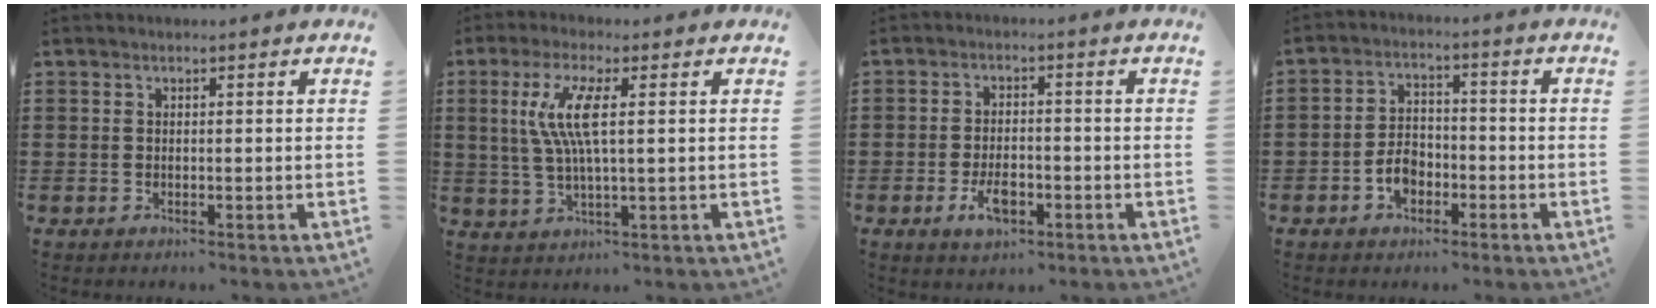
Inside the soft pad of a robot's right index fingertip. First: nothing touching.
{"total": 7.0, "force": [1.5, 1.0, 6.8], "torque": [-0.153, -0.008, 0.016]}
{"total": 5.0, "force": [-2.0, 2.3, 3.9], "torque": [-0.070, -0.001, -0.040]}
{"total": 4.6, "force": [-2.1, 3.2, 2.7], "torque": [-0.065, 0.003, -0.042]}